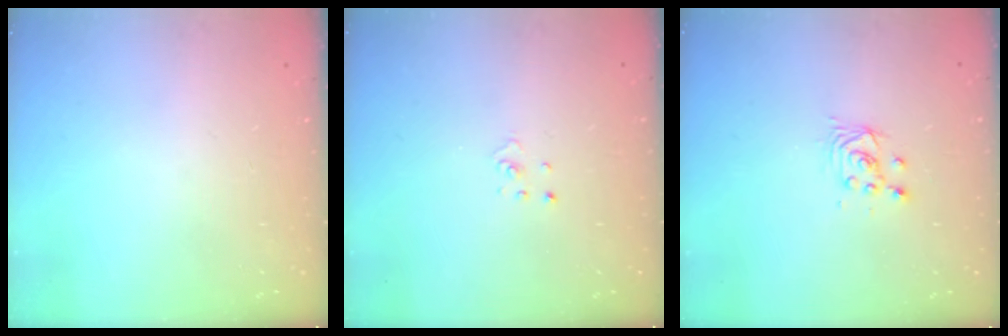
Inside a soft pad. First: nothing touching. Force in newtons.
{"total": 1.1, "press": 1.1, "slide": 0.1}
{"total": 2.6, "press": 2.6, "slide": 0.1}